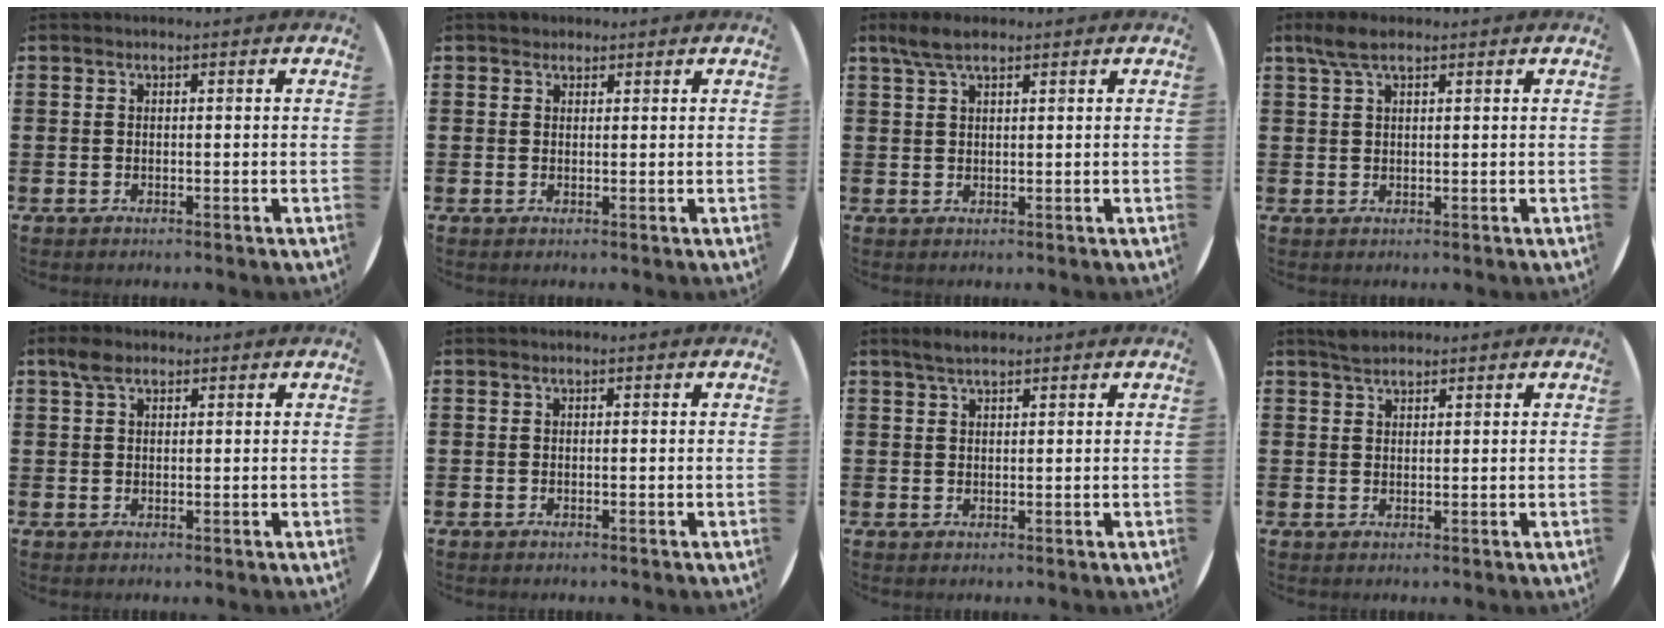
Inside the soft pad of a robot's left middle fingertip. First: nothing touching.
{"total": 1.1, "force": [1.0, 0.5, 0.0], "torque": [0.006, -0.001, 0.019]}
{"total": 3.2, "force": [2.3, 0.9, 2.1], "torque": [-0.046, 0.004, 0.042]}
{"total": 3.1, "force": [2.0, 1.0, 2.2], "torque": [-0.047, 0.003, 0.038]}
{"total": 2.4, "force": [1.7, 1.2, 1.2], "torque": [-0.019, 0.002, 0.029]}
{"total": 0.0}
{"total": 2.0, "force": [1.7, 0.3, 1.0], "torque": [-0.014, 0.000, 0.029]}
{"total": 1.8, "force": [1.7, 0.4, 0.4], "torque": [-0.011, 0.003, 0.033]}